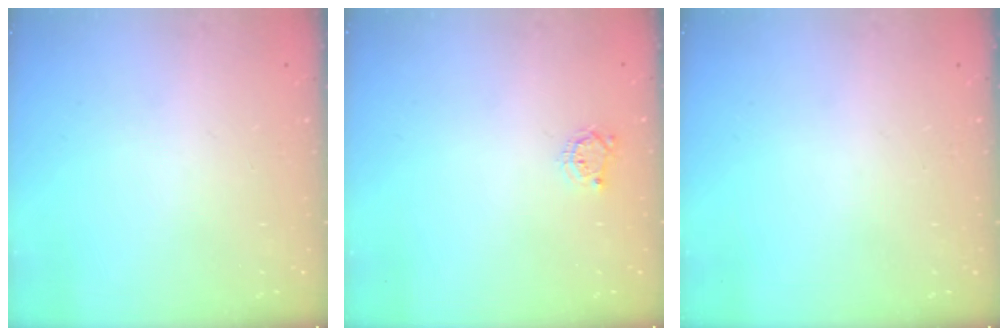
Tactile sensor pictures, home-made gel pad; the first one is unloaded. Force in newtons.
{"total": 3.7, "press": 3.7, "slide": 0.5}
{"total": 0.0}